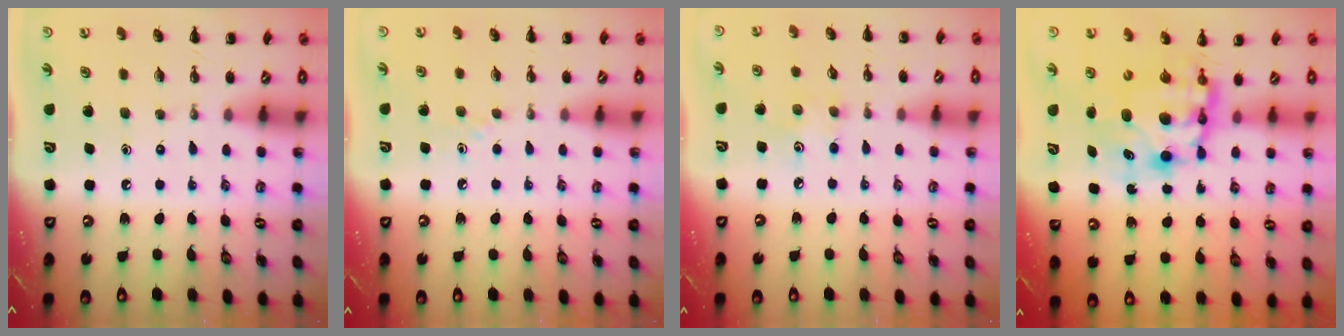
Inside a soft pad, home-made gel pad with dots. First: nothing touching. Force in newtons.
{"total": 3.0, "press": 2.7, "slide": 1.2}
{"total": 3.4, "press": 3.3, "slide": 0.9}
{"total": 7.9, "press": 7.6, "slide": 2.1}